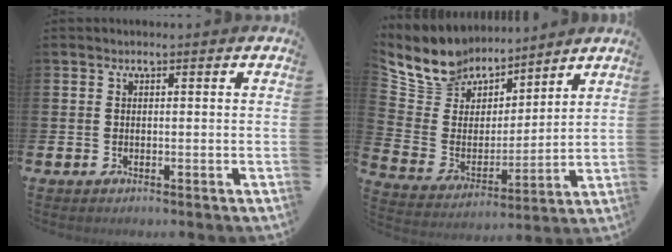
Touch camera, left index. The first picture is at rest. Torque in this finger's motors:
{"motor_torque": [1.42, -0.72, 0.20, 0.01]}